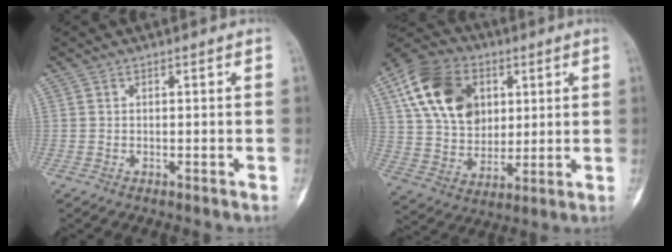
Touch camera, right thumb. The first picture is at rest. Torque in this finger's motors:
{"motor_torque": [0.01, 0.97, 0.55, 0.24, 0.12]}